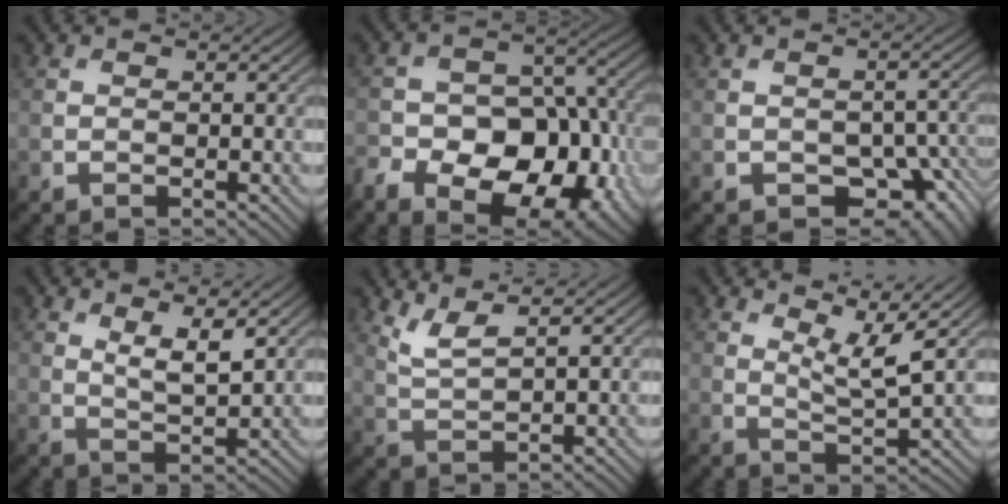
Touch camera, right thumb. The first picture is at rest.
{"total": 15.2, "force": [-6.7, 10.1, 9.2], "torque": [-0.157, -0.005, -0.101]}
{"total": 8.4, "force": [-4.1, 4.9, 5.5], "torque": [-0.078, -0.009, -0.048]}
{"total": 4.1, "force": [2.3, 1.0, 3.2], "torque": [-0.072, -0.009, 0.045]}
{"total": 3.8, "force": [2.6, 0.7, 2.7], "torque": [-0.063, 0.001, 0.064]}
{"total": 5.9, "force": [3.9, 1.0, 4.3], "torque": [-0.085, -0.008, 0.076]}